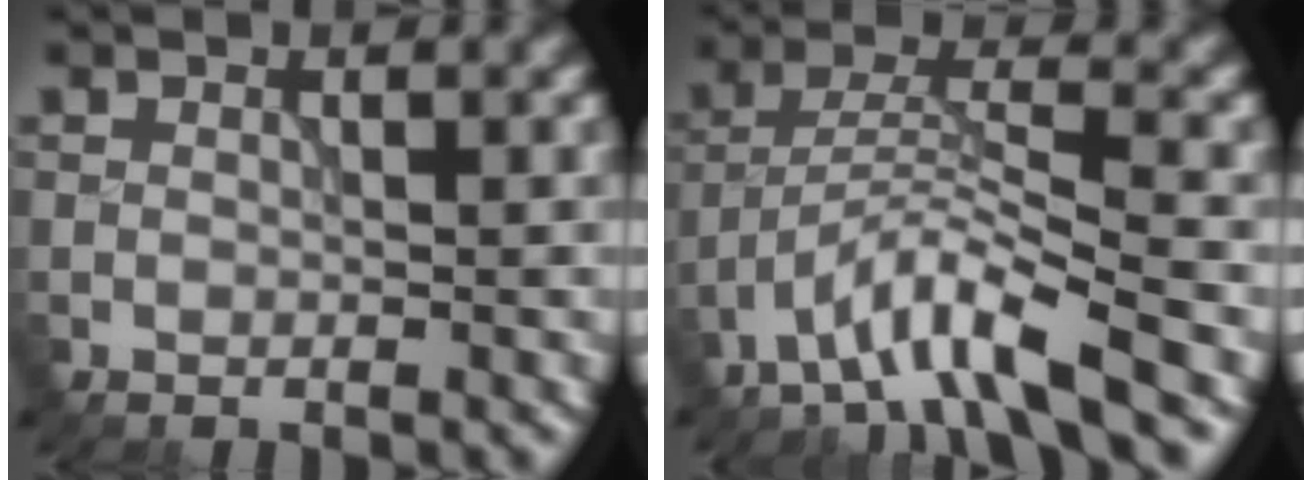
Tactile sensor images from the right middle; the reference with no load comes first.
{"total": 6.0, "force": [-4.4, 0.6, 4.1], "torque": [-0.072, 0.006, -0.086]}